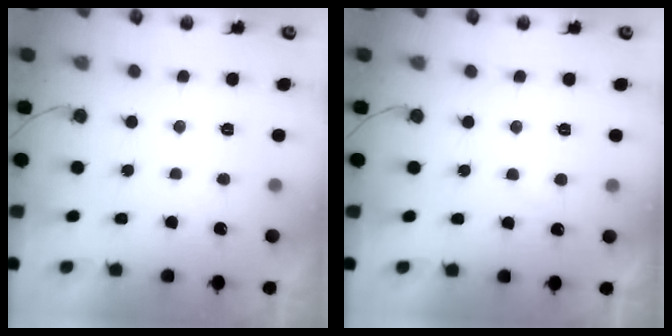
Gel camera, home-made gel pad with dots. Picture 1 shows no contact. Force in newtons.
{"total": 4.1, "press": 4.1, "slide": 0.2}